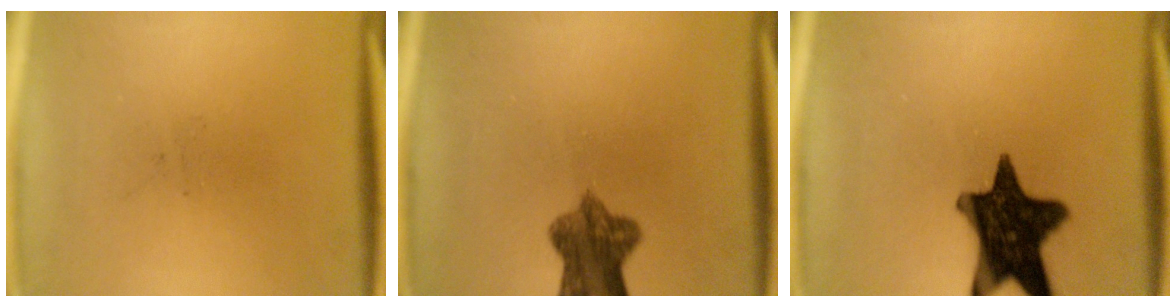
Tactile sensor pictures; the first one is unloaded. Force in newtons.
{"total": 7.6}
{"total": 15.1}